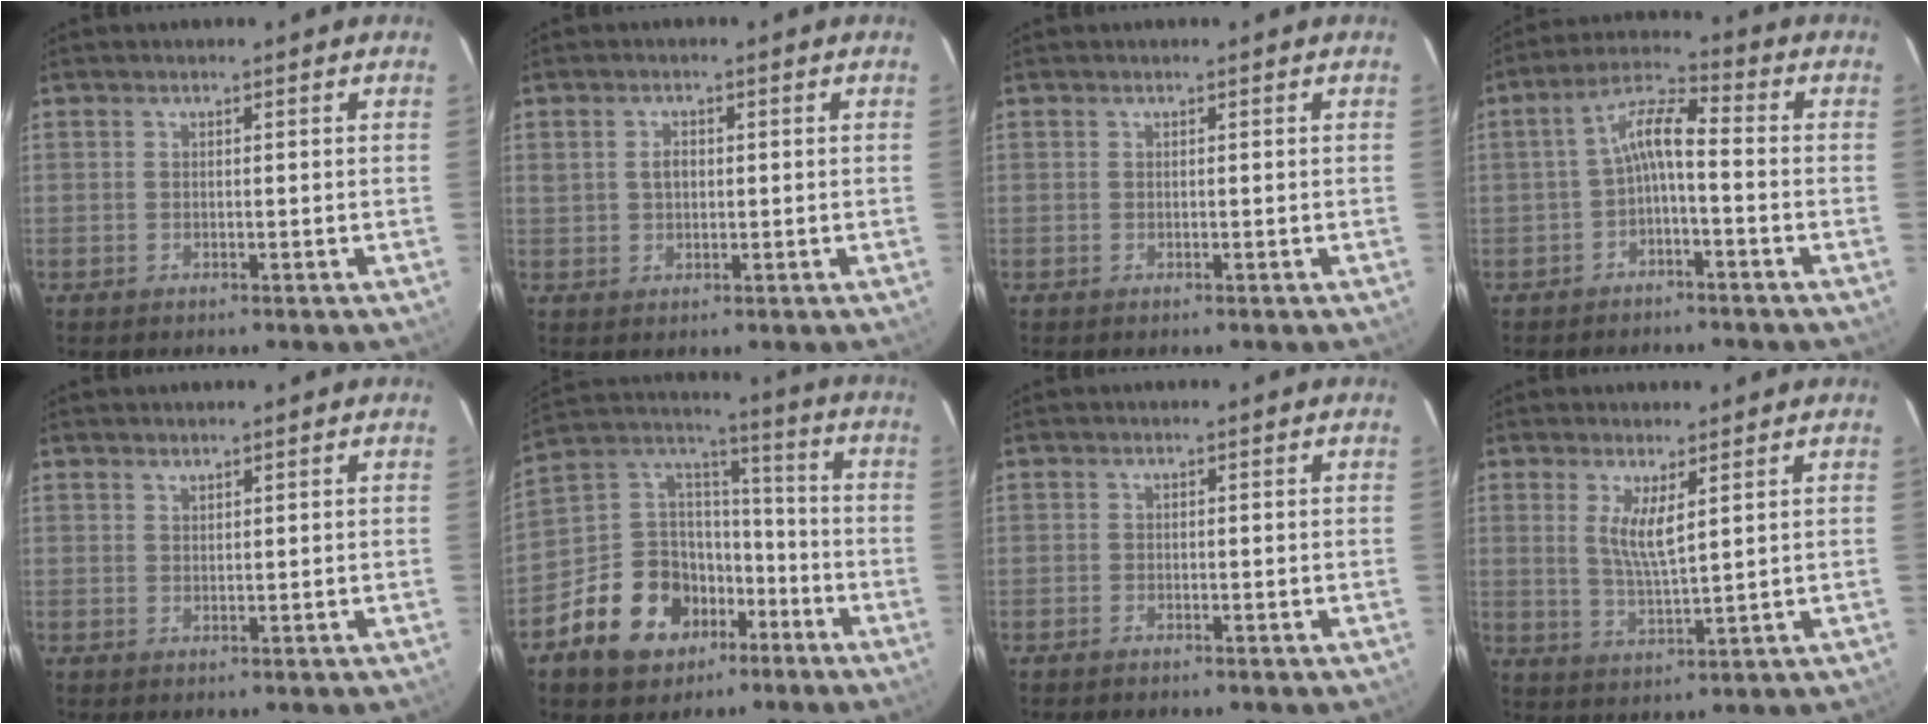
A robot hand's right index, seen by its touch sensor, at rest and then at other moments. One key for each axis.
{"total": 2.7, "fx": 0.4, "fy": 2.0, "fz": 1.8, "tx": -0.031, "ty": 0.007, "tz": 0.010}
{"total": 0.0}
{"total": 6.2, "fx": -1.8, "fy": 1.9, "fz": 5.7, "tx": -0.123, "ty": 0.023, "tz": -0.034}
{"total": 0.9, "fx": 0.9, "fy": 0.3, "fz": 0.2, "tx": -0.004, "ty": 0.003, "tz": 0.017}
{"total": 16.2, "fx": -8.3, "fy": 12.4, "fz": 6.3, "tx": -0.150, "ty": 0.054, "tz": -0.121}
{"total": 0.8, "fx": -0.7, "fy": 0.4, "fz": 0.2, "tx": -0.004, "ty": 0.003, "tz": -0.014}
{"total": 5.5, "fx": 2.2, "fy": 1.1, "fz": 4.9, "tx": -0.094, "ty": -0.011, "tz": 0.042}